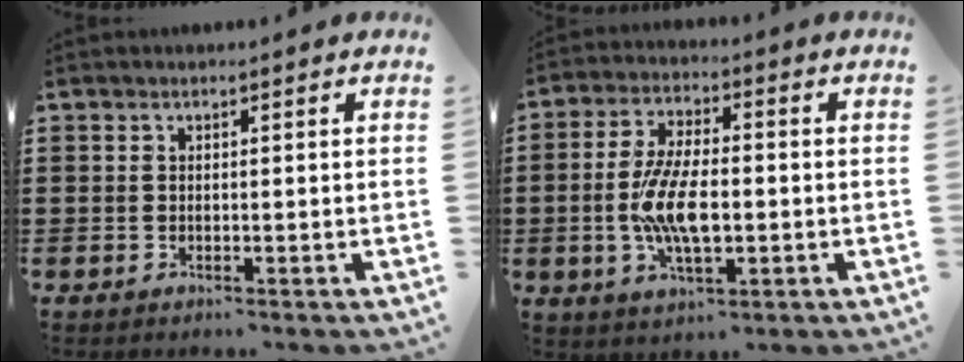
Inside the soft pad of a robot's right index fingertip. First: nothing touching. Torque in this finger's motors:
{"motor_torque": [2.14, 0.00, 1.05, 0.21]}